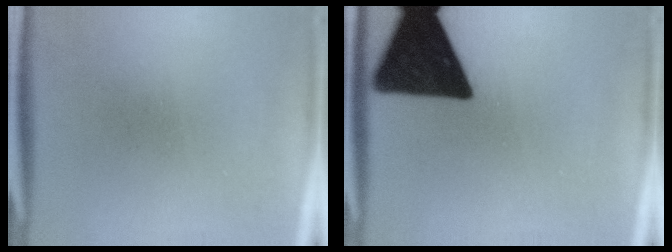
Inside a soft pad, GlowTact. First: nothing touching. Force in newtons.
{"total": 19.1}